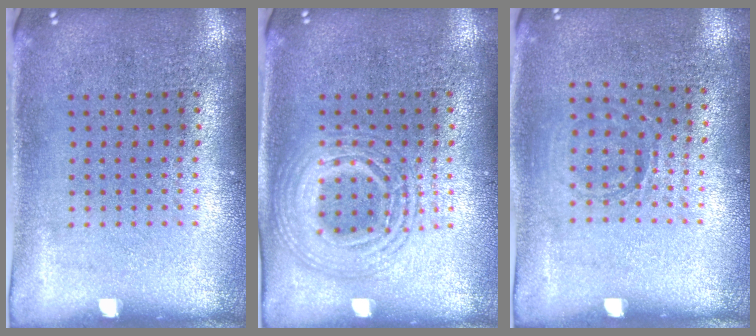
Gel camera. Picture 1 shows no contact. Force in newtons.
{"total": 2.8, "press": 2.8, "slide": 0.3}
{"total": 0.8, "press": 0.8, "slide": 0.2}